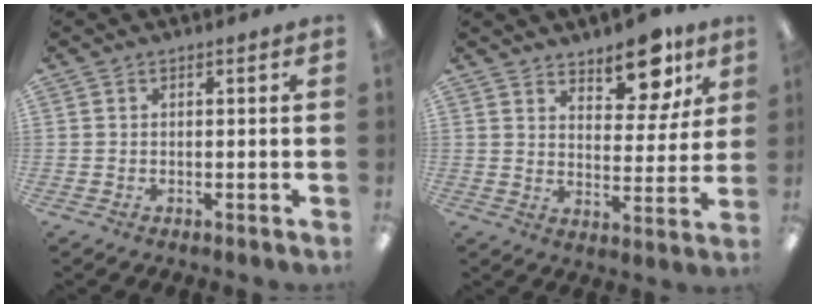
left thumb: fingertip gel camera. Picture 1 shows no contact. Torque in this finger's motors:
{"motor_torque": [0.12, 0.08, -0.03, 0.05, 0.02]}